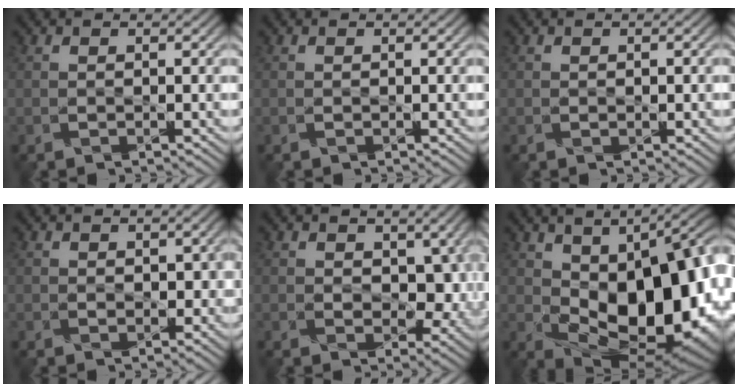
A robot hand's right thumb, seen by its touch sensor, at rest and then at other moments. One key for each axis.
{"total": 0.0}
{"total": 1.1, "fx": -0.1, "fy": 0.5, "fz": 0.9, "tx": -0.014, "ty": -0.003, "tz": 0.001}
{"total": 2.6, "fx": 0.0, "fy": 1.7, "fz": 1.9, "tx": -0.033, "ty": -0.006, "tz": 0.003}
{"total": 5.9, "fx": 0.6, "fy": 3.9, "fz": 4.4, "tx": -0.073, "ty": -0.011, "tz": 0.013}
{"total": 19.8, "fx": -0.9, "fy": 11.7, "fz": 16.0, "tx": -0.222, "ty": -0.040, "tz": 0.011}